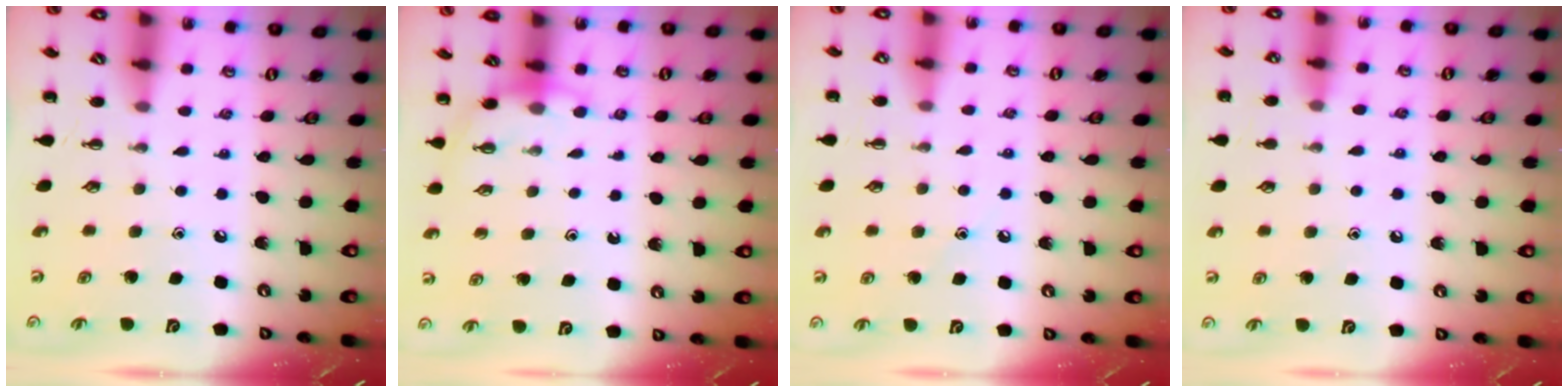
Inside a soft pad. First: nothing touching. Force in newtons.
{"total": 3.7, "press": 3.6, "slide": 0.9}
{"total": 7.1, "press": 6.8, "slide": 2.1}
{"total": 7.1, "press": 6.6, "slide": 2.6}